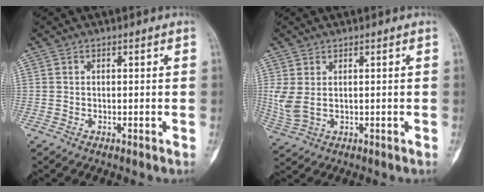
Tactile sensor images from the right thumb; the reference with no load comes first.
{"total": 4.9, "force": [0.8, 2.7, 4.0], "torque": [-0.105, 0.001, 0.027]}